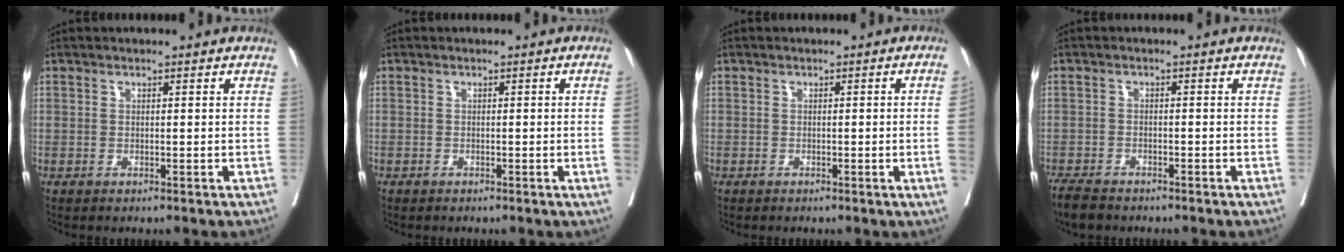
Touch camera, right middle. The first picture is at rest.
{"total": 1.3, "force": [-0.3, -0.6, 1.2], "torque": [-0.012, -0.001, -0.004]}
{"total": 2.4, "force": [-0.4, -1.0, 2.2], "torque": [-0.026, -0.004, -0.003]}
{"total": 4.3, "force": [-3.8, 1.3, 1.5], "torque": [-0.029, -0.009, -0.065]}